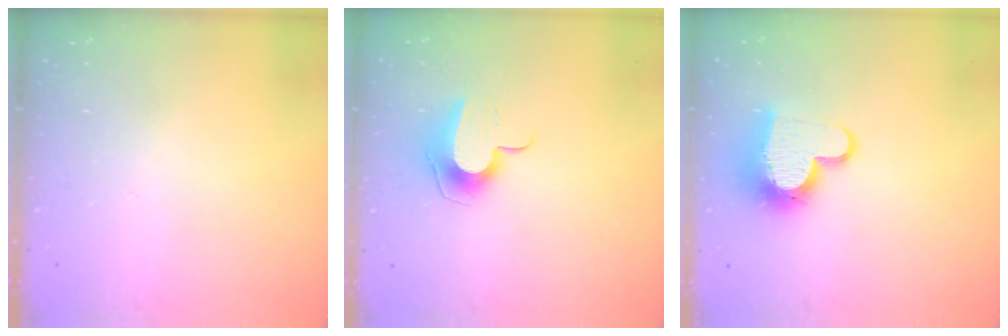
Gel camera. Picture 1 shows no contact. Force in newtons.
{"total": 10.5, "press": 10.5, "slide": 0.1}
{"total": 13.2, "press": 13.2, "slide": 1.1}